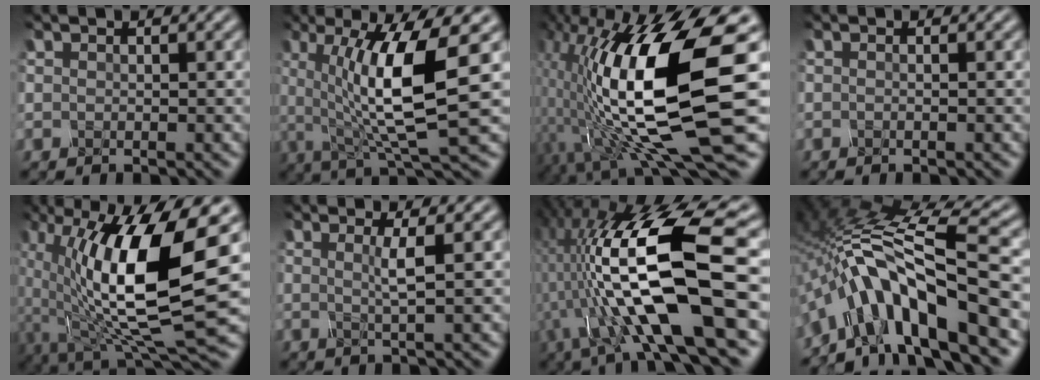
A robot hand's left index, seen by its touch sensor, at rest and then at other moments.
{"total": 9.9, "force": [0.5, 2.3, 9.6], "torque": [-0.157, -0.006, 0.012]}
{"total": 15.9, "force": [-1.2, 4.6, 15.2], "torque": [-0.277, 0.005, -0.022]}
{"total": 0.7, "force": [-0.2, 0.2, 0.6], "torque": [-0.006, 0.001, -0.009]}
{"total": 14.1, "force": [-0.2, 5.0, 13.1], "torque": [-0.235, -0.023, -0.007]}
{"total": 1.9, "force": [0.1, 0.3, 1.9], "torque": [-0.028, 0.000, -0.004]}
{"total": 15.4, "force": [-2.9, 4.9, 14.4], "torque": [-0.268, 0.013, -0.058]}
{"total": 12.1, "force": [-5.4, 3.3, 10.4], "torque": [-0.173, 0.027, -0.098]}